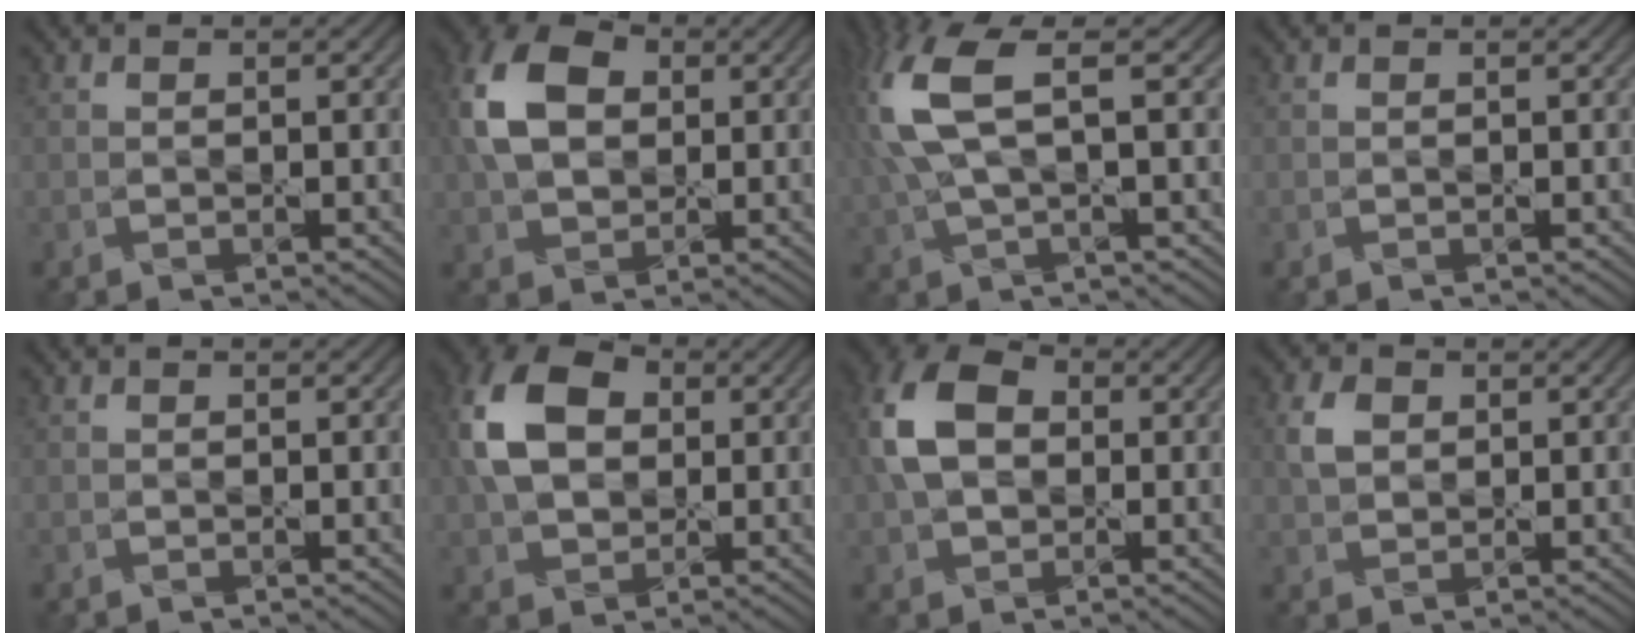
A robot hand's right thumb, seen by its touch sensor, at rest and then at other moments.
{"total": 9.9, "force": [1.7, 6.9, 6.9], "torque": [-0.172, 0.018, 0.022]}
{"total": 9.6, "force": [2.5, 3.4, 8.7], "torque": [-0.220, 0.015, 0.048]}
{"total": 0.0}
{"total": 0.0}
{"total": 11.0, "force": [1.8, 7.6, 7.7], "torque": [-0.192, 0.020, 0.022]}
{"total": 9.9, "force": [1.0, 7.0, 6.9], "torque": [-0.173, 0.017, 0.006]}
{"total": 3.4, "force": [1.0, 2.5, 2.1], "torque": [-0.053, 0.005, 0.017]}